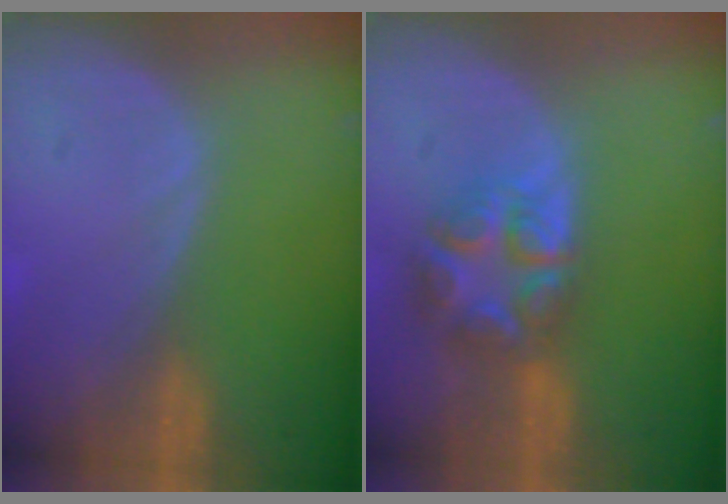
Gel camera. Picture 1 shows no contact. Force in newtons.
{"total": 8.0, "press": 7.0, "slide": 3.9}